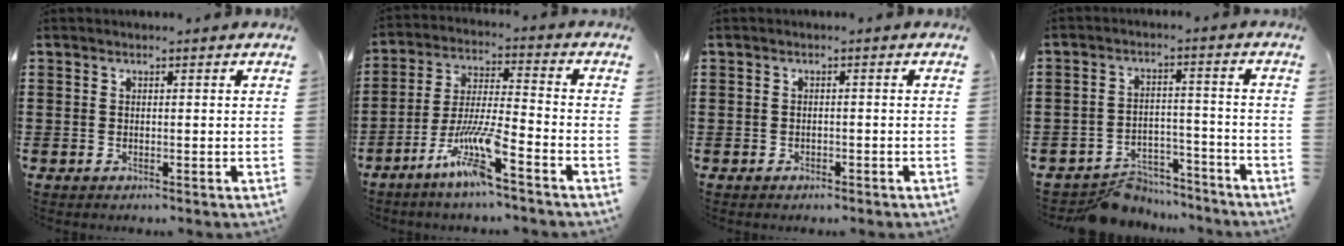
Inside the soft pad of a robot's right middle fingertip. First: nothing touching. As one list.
[{"total": 9.6, "force": [-6.0, 0.7, 7.5], "torque": [-0.161, -0.012, -0.119]}, {"total": 0.8, "force": [-0.7, 0.4, 0.1], "torque": [-0.004, 0.002, -0.015]}, {"total": 6.2, "force": [-6.0, 1.3, 0.5], "torque": [-0.003, 0.018, -0.118]}]